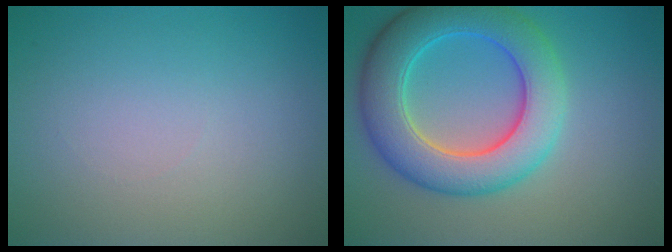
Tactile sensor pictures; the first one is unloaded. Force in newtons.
{"total": 8.3, "press": 8.3, "slide": 0.5}